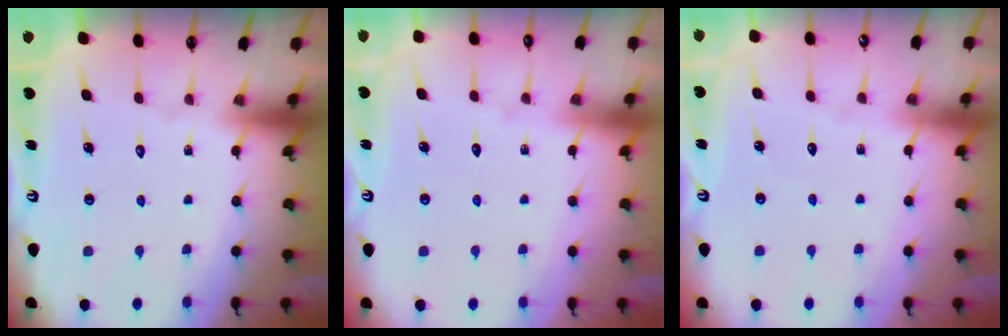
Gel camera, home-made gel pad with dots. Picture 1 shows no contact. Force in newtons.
{"total": 2.9, "press": 2.9, "slide": 0.4}
{"total": 2.4, "press": 2.4, "slide": 0.2}